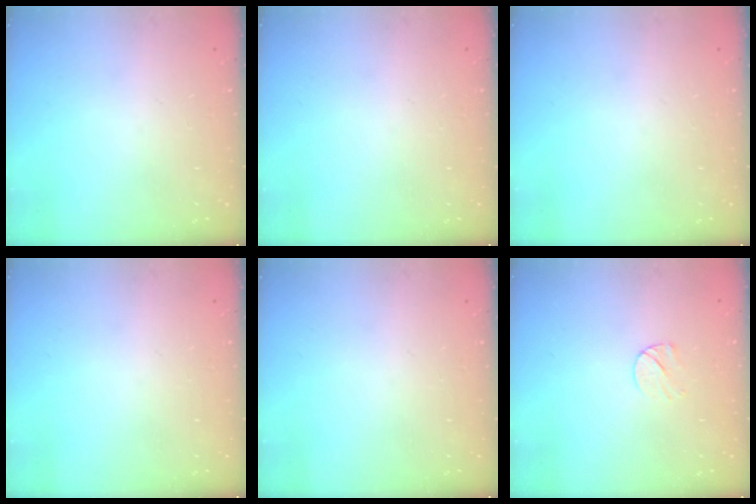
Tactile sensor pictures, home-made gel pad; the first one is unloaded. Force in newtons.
{"total": 0.0}
{"total": 0.0}
{"total": 0.0}
{"total": 0.0}
{"total": 6.5, "press": 6.5, "slide": 0.6}